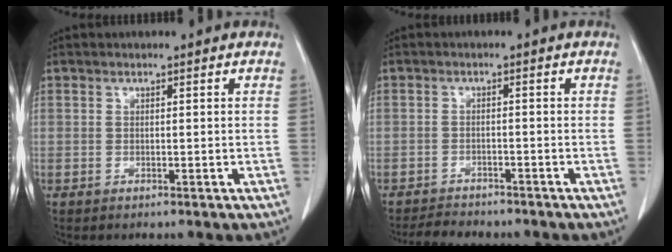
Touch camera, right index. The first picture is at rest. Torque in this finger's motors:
{"motor_torque": [-0.03, -0.15, -0.01, 0.00]}